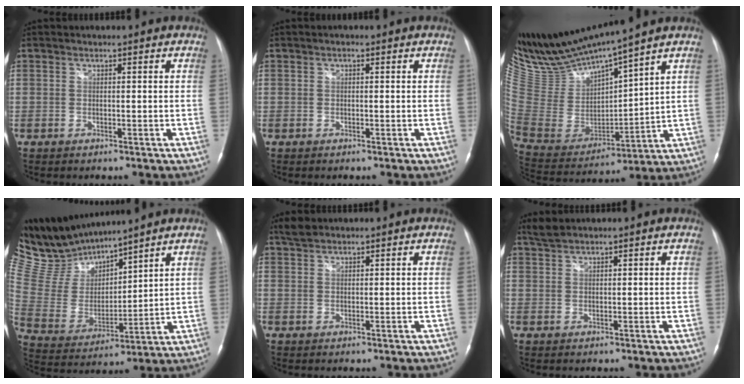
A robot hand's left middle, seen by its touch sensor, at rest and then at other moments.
{"total": 0.0}
{"total": 15.6, "force": [14.5, -0.6, 5.9], "torque": [-0.130, -0.023, 0.299]}
{"total": 13.1, "force": [12.6, 1.3, 3.1], "torque": [-0.088, 0.002, 0.266]}
{"total": 2.1, "force": [1.9, 0.7, 0.6], "torque": [-0.017, 0.011, 0.037]}
{"total": 1.9, "force": [1.9, 0.0, 0.5], "torque": [-0.018, 0.012, 0.042]}